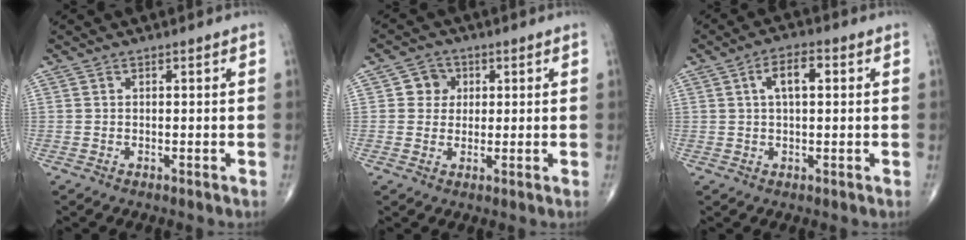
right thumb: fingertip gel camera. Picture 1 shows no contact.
{"total": 4.2, "force": [1.0, 4.0, 1.1], "torque": [0.012, 0.004, 0.007]}
{"total": 5.6, "force": [1.3, 2.5, 4.8], "torque": [-0.082, 0.010, 0.020]}